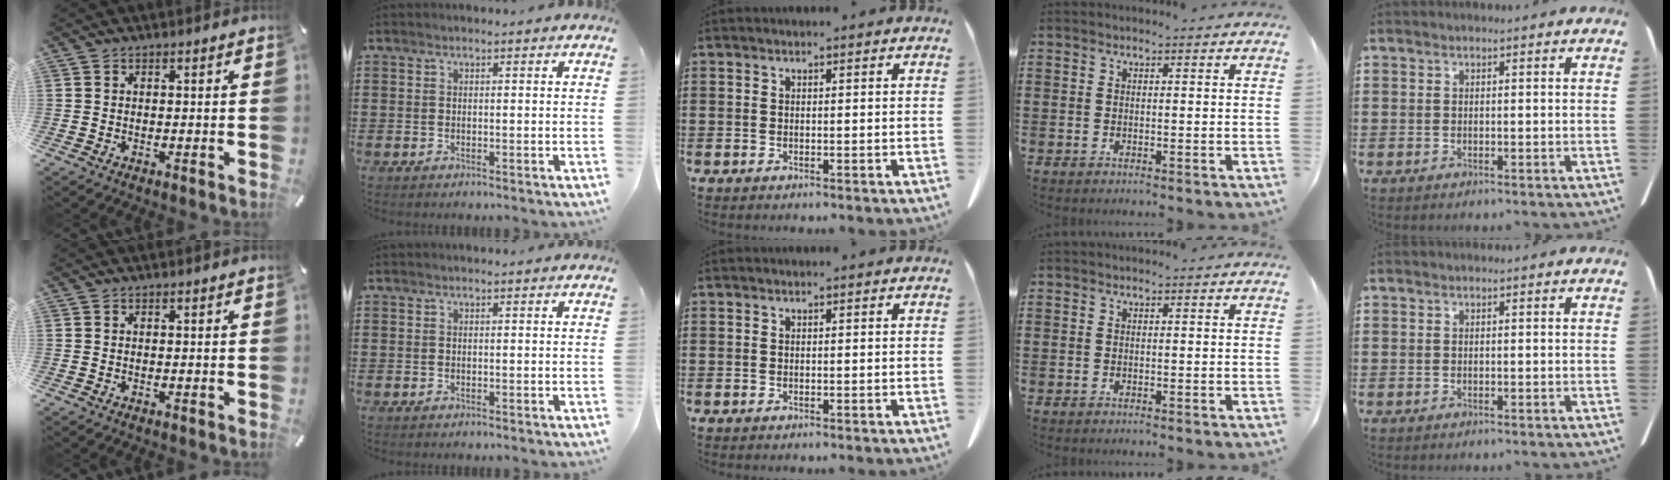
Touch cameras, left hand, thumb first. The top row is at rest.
{}